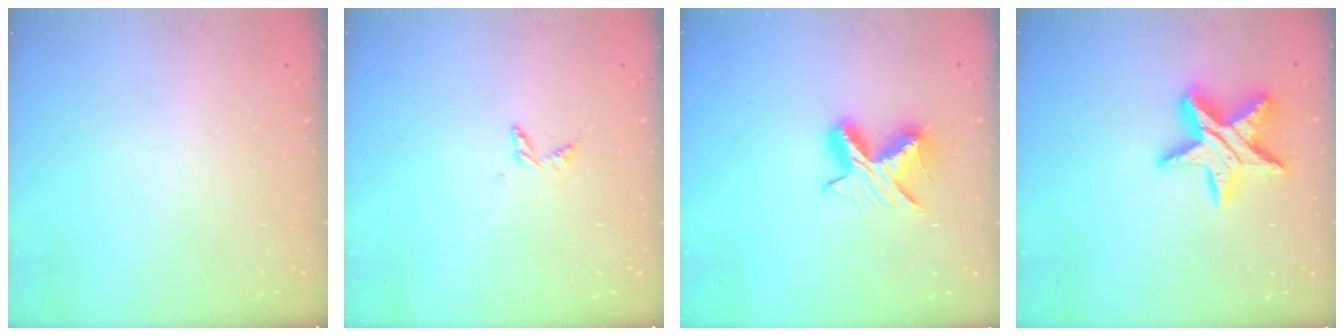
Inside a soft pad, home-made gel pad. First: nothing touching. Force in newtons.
{"total": 4.6, "press": 4.6, "slide": 0.5}
{"total": 9.0, "press": 9.0, "slide": 0.3}
{"total": 15.2, "press": 15.1, "slide": 1.1}